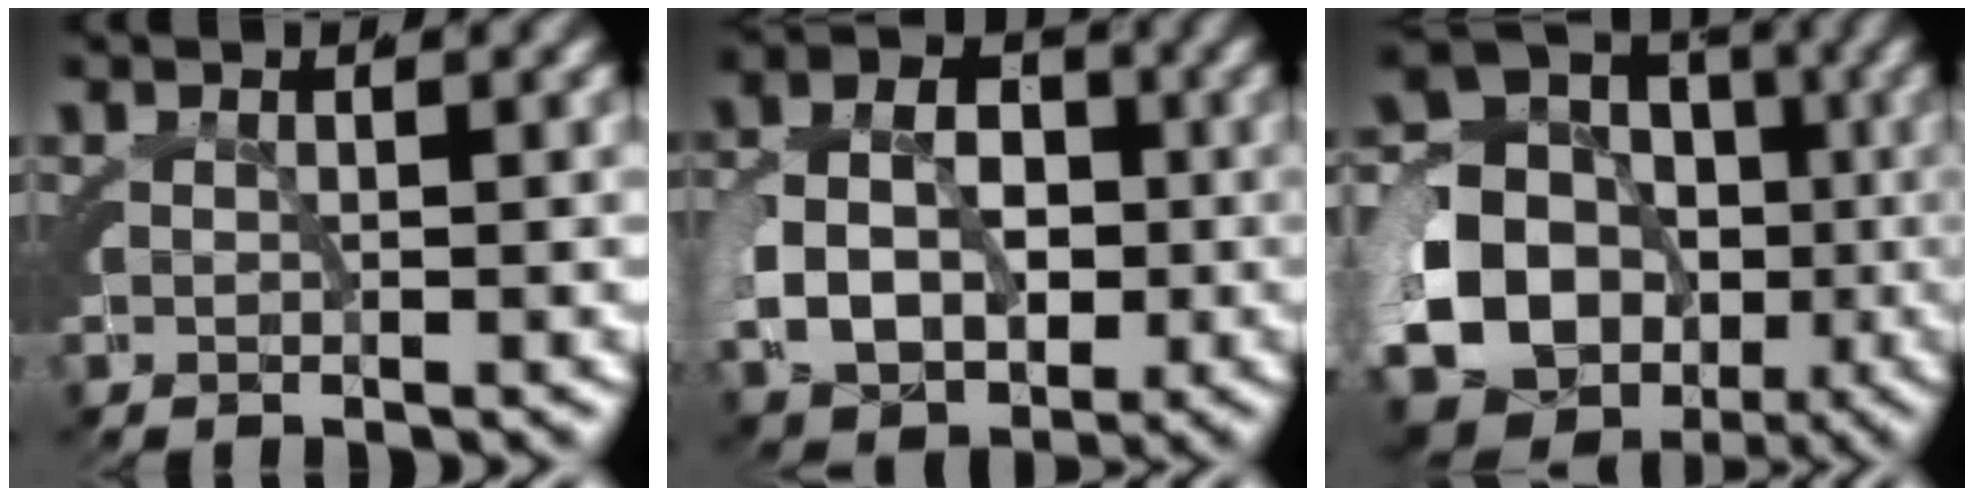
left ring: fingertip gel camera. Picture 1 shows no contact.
{"total": 9.0, "force": [-1.4, 6.8, 5.6], "torque": [-0.099, -0.017, -0.027]}
{"total": 21.2, "force": [-3.3, 18.6, 9.6], "torque": [-0.228, -0.068, -0.062]}